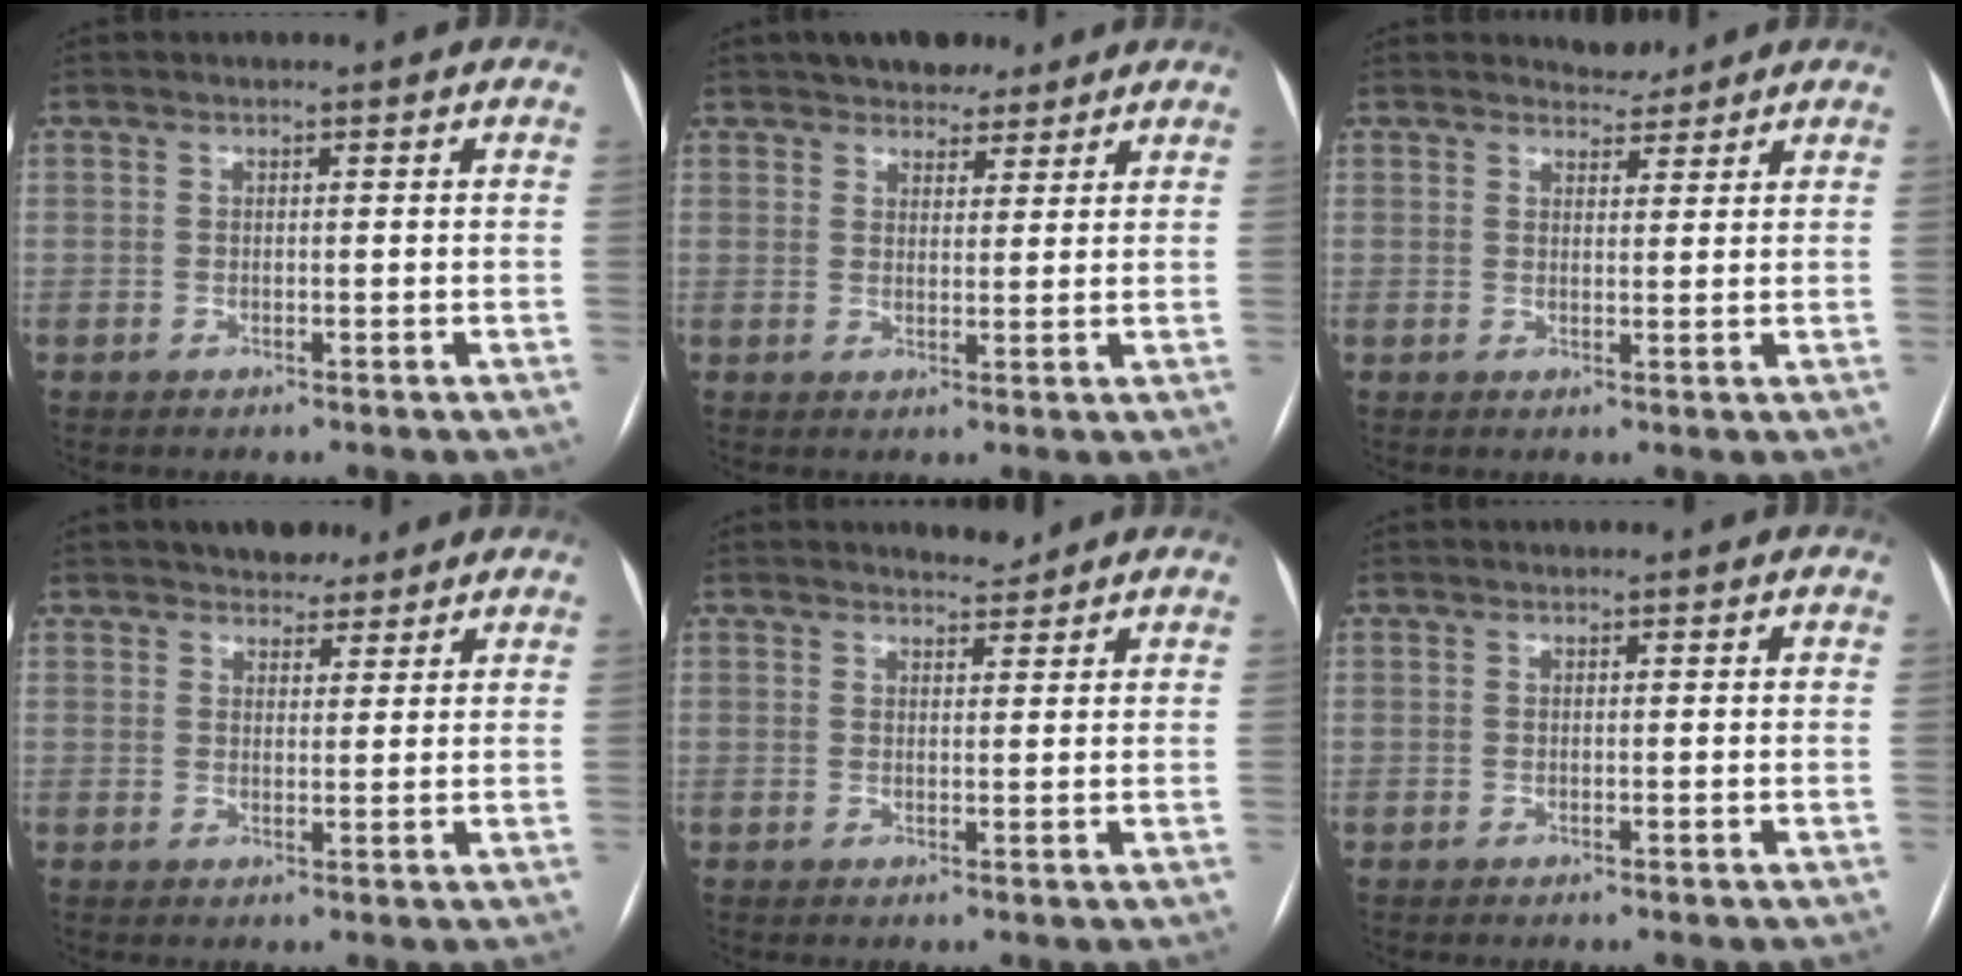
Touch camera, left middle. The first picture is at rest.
{"total": 6.2, "force": [5.1, 2.9, 2.2], "torque": [-0.020, 0.012, 0.079]}
{"total": 2.6, "force": [2.5, 0.8, -0.1], "torque": [0.003, -0.003, 0.036]}
{"total": 4.7, "force": [3.9, 2.1, 1.4], "torque": [-0.013, 0.006, 0.061]}
{"total": 2.0, "force": [2.0, 0.4, 0.2], "torque": [-0.004, -0.004, 0.031]}
{"total": 0.0}